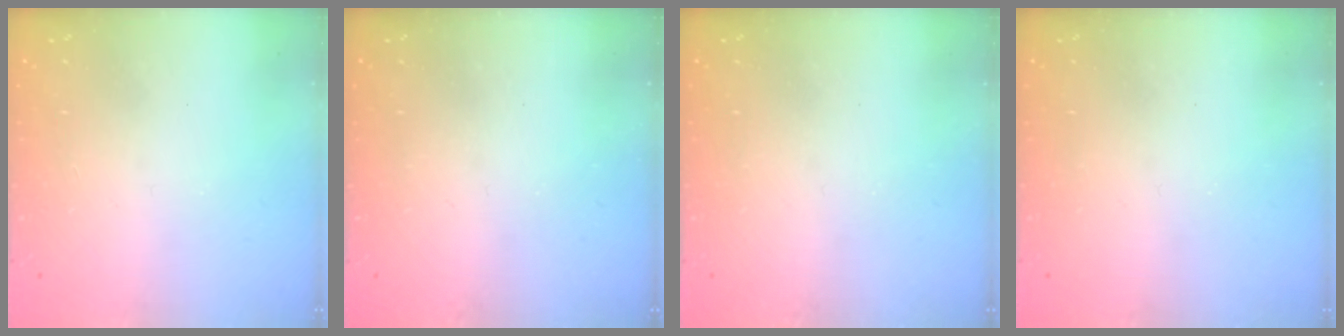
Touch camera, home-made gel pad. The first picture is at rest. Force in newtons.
{"total": 0.0}
{"total": 0.0}
{"total": 0.0}